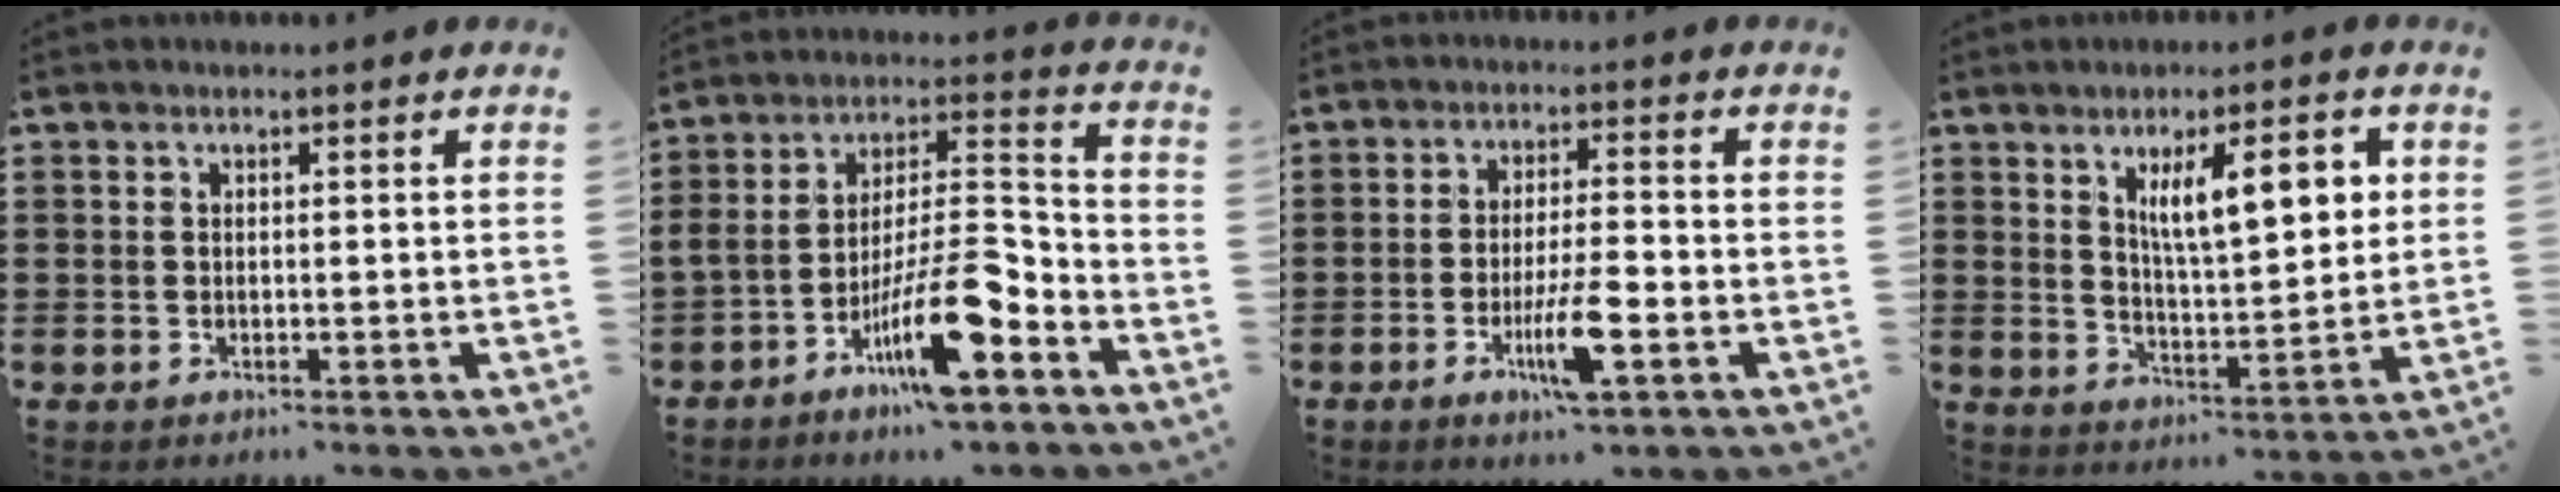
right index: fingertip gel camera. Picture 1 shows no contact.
{"total": 14.3, "force": [-8.1, 3.4, 11.3], "torque": [-0.214, 0.010, -0.148]}
{"total": 7.9, "force": [-2.9, 1.3, 7.2], "torque": [-0.141, -0.013, -0.052]}
{"total": 9.7, "force": [3.5, 3.2, 8.4], "torque": [-0.142, 0.001, 0.054]}